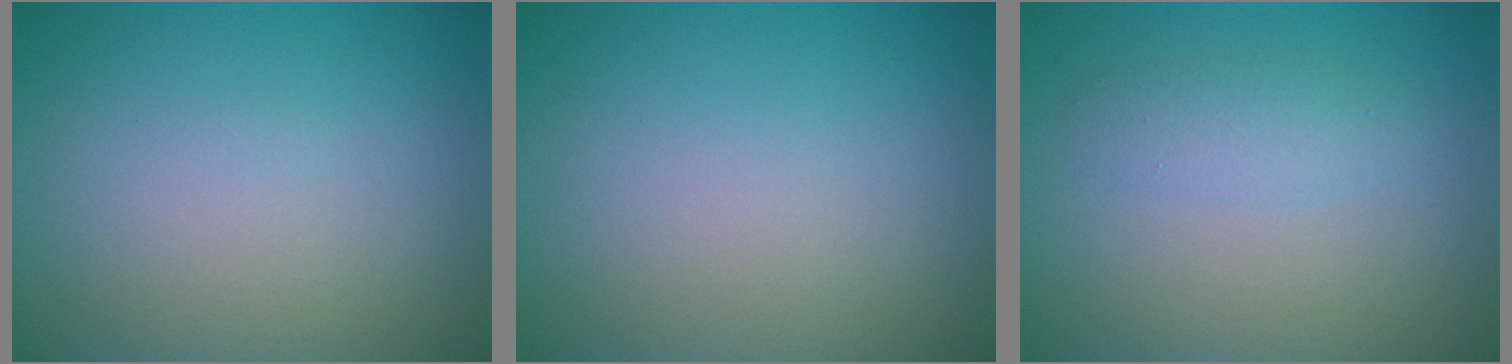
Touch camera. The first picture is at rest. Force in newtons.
{"total": 0.0}
{"total": 1.6, "press": 1.6, "slide": 0.0}